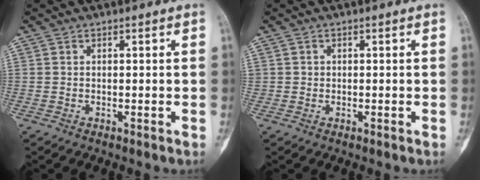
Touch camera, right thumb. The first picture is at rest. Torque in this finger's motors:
{"motor_torque": [-0.09, -0.13, 0.20, 0.07, 0.05]}